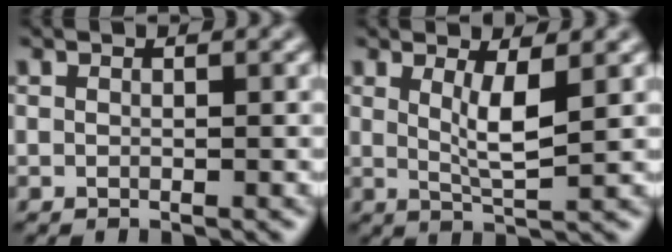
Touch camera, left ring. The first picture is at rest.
{"total": 3.1, "force": [0.9, 0.6, 2.9], "torque": [-0.051, -0.010, 0.018]}